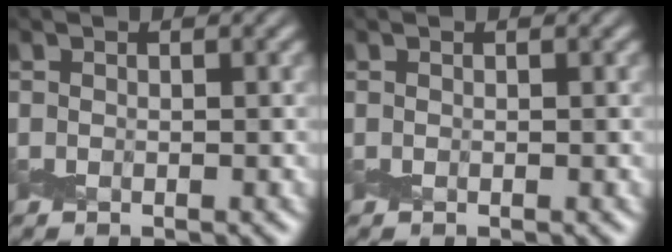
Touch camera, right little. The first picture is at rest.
{"total": 0.0}